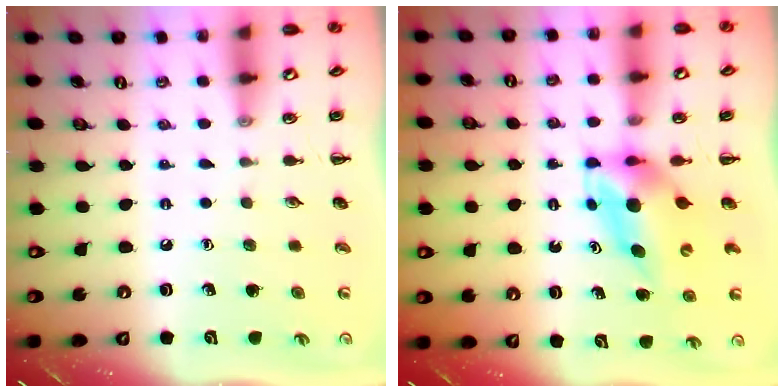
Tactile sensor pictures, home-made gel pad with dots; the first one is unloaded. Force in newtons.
{"total": 5.4, "press": 5.3, "slide": 1.0}